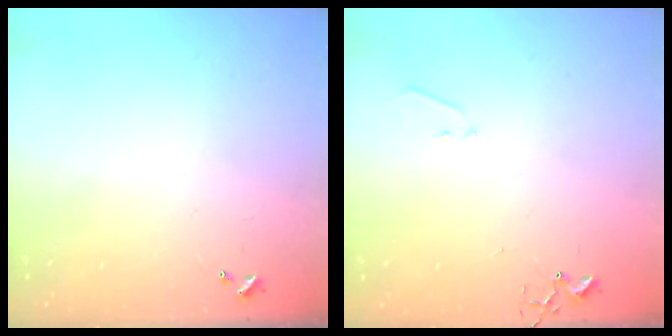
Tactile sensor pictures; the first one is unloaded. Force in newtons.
{"total": 5.7, "press": 5.7, "slide": 0.7}